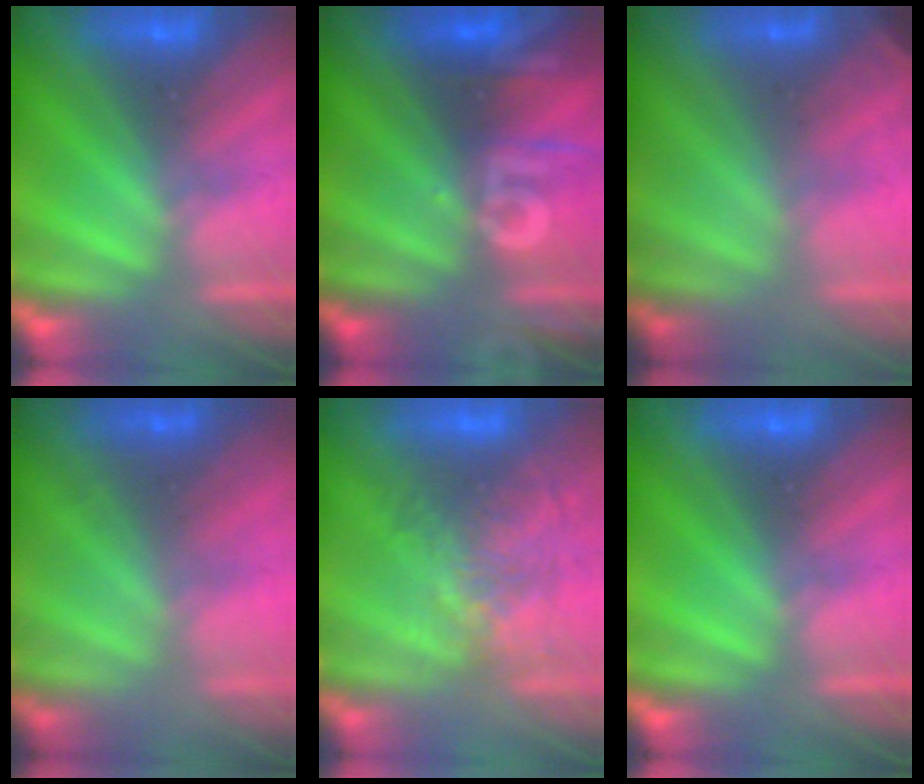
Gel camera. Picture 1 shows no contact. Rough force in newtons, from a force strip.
{"total": 2.6}
{"total": 2.0}
{"total": 1.7}
{"total": 3.7}
{"total": 0.0}